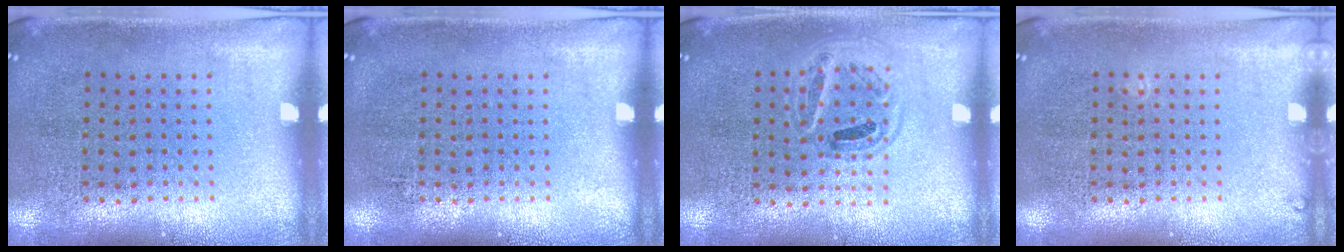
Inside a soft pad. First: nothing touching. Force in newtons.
{"total": 0.0}
{"total": 1.0, "press": 0.9, "slide": 0.4}
{"total": 0.5, "press": 0.5, "slide": 0.2}